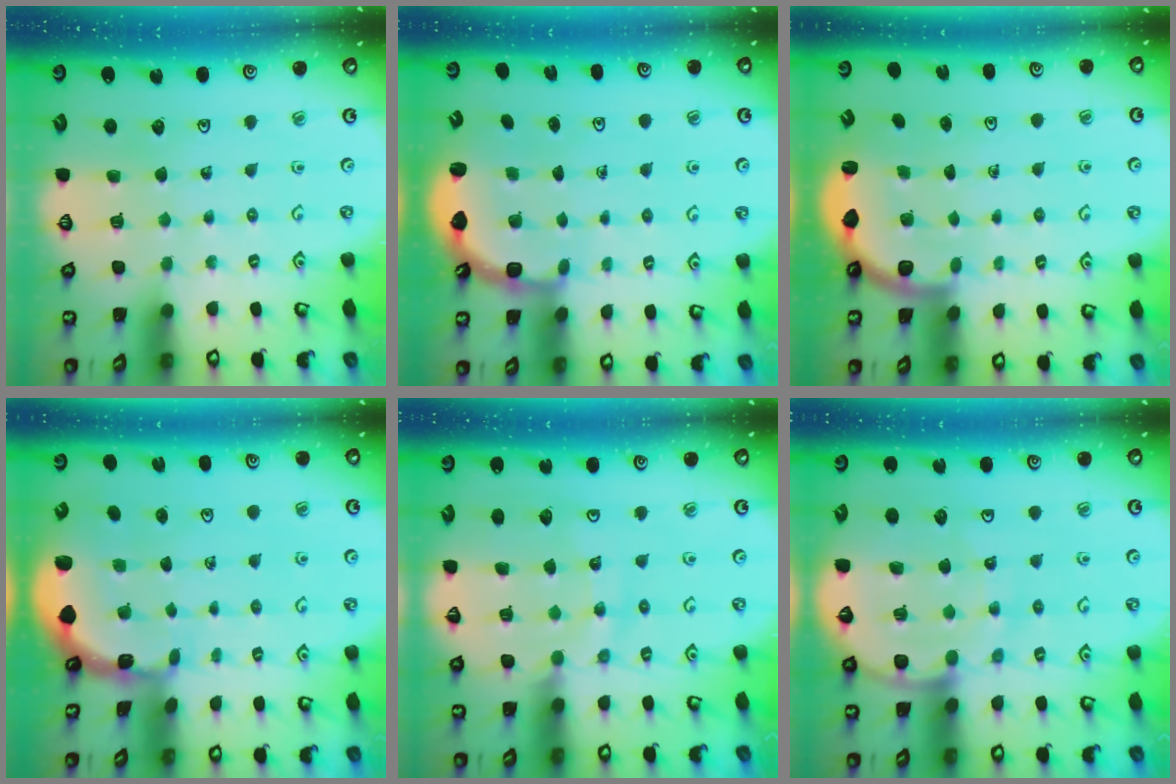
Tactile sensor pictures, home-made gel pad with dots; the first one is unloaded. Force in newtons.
{"total": 3.2, "press": 2.5, "slide": 2.0}
{"total": 2.6, "press": 2.5, "slide": 0.6}
{"total": 1.3, "press": 1.3, "slide": 0.2}
{"total": 12.6, "press": 12.5, "slide": 1.5}
{"total": 10.6, "press": 10.5, "slide": 1.4}